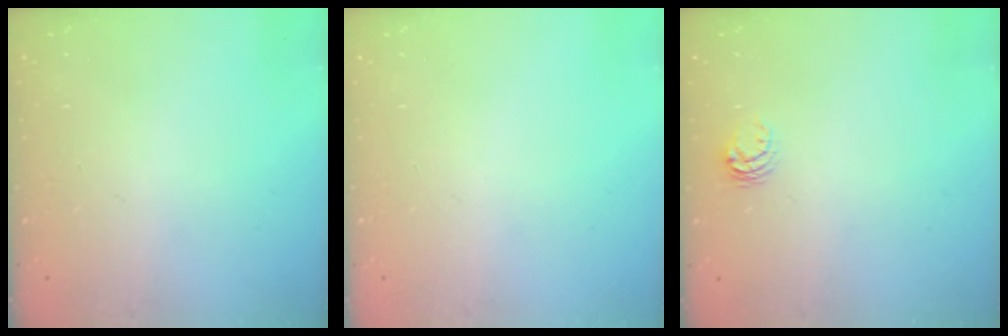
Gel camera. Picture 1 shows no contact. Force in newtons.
{"total": 0.0}
{"total": 3.7, "press": 3.7, "slide": 0.5}